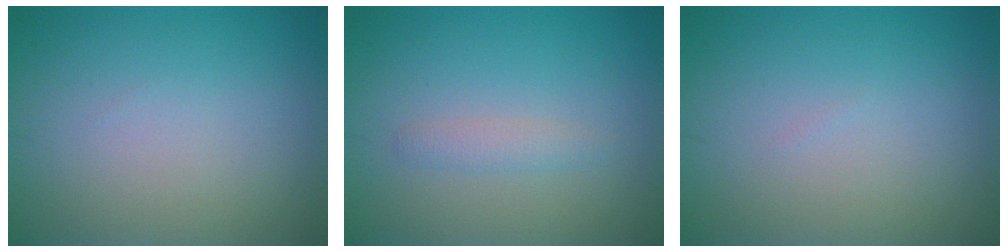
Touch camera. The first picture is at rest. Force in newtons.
{"total": 1.3, "press": 1.3, "slide": 0.1}
{"total": 0.0}